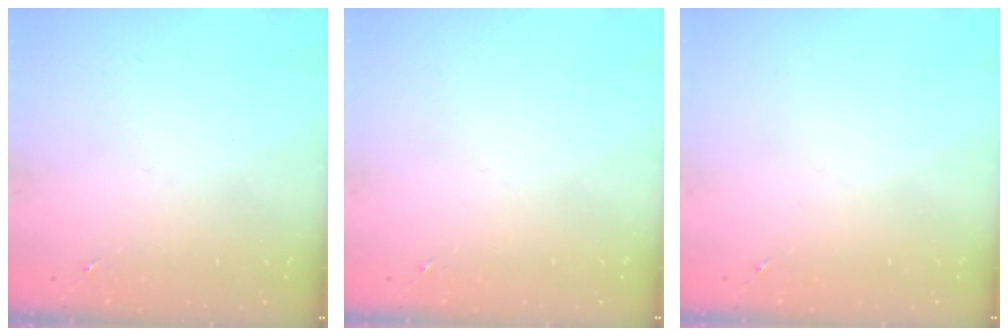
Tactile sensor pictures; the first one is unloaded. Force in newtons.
{"total": 0.0}
{"total": 0.0}